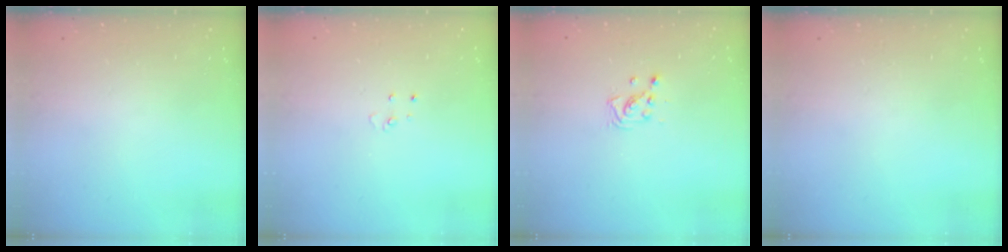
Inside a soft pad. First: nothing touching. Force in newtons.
{"total": 2.7, "press": 2.7, "slide": 0.2}
{"total": 3.0, "press": 3.0, "slide": 0.5}
{"total": 0.0}